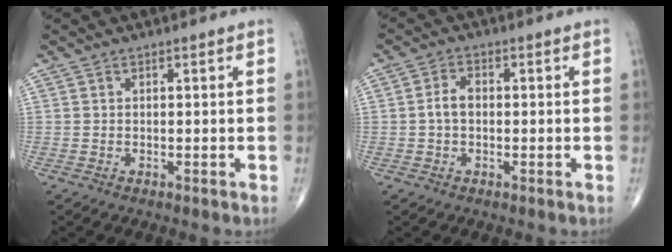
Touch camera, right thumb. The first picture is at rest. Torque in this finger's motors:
{"motor_torque": [0.72, 0.60, 0.64, 0.01, 0.00]}